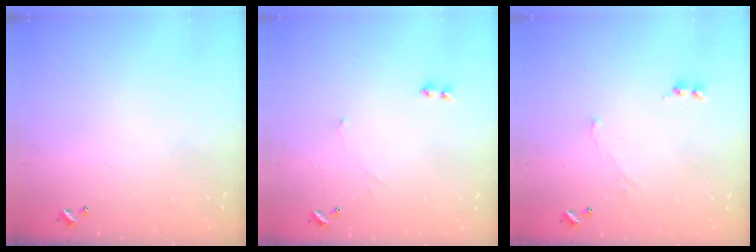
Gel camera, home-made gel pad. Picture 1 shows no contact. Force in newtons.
{"total": 2.4, "press": 2.3, "slide": 0.5}
{"total": 2.1, "press": 2.0, "slide": 0.7}